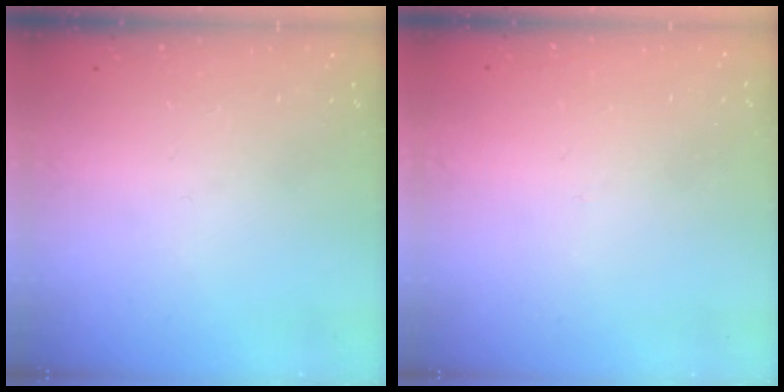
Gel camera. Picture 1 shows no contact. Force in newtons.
{"total": 2.6, "press": 2.6, "slide": 0.2}